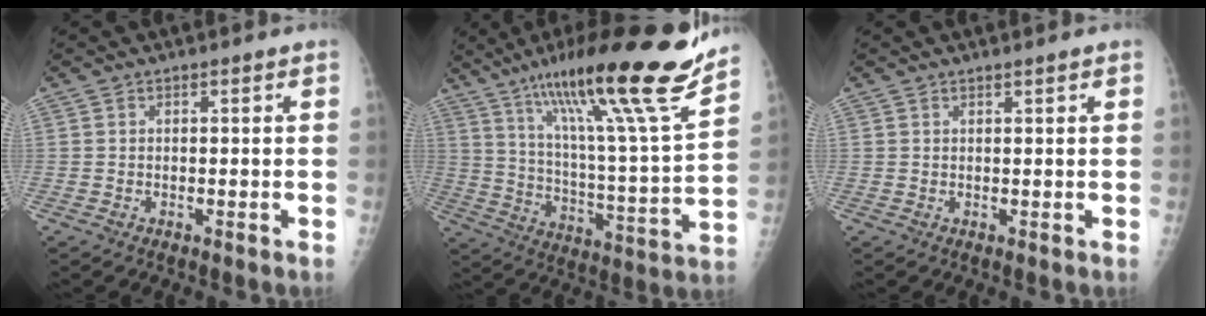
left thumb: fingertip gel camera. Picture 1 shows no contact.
{"total": 26.1, "force": [18.5, 2.0, 18.3], "torque": [-0.276, -0.075, 0.298]}
{"total": 0.6, "force": [0.5, 0.0, 0.3], "torque": [-0.007, -0.003, 0.010]}